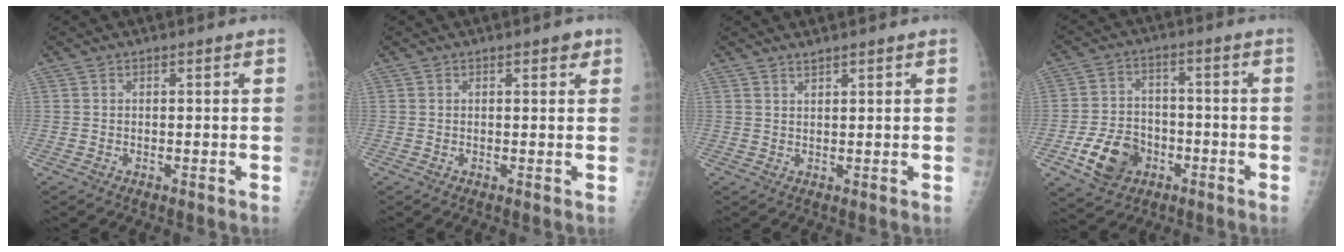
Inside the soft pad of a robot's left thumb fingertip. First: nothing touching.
{"total": 1.7, "force": [1.0, 0.7, 1.2], "torque": [-0.007, -0.002, 0.010]}
{"total": 1.5, "force": [1.4, 0.1, 0.6], "torque": [-0.006, -0.008, 0.027]}
{"total": 10.4, "force": [-4.3, 7.8, 5.3], "torque": [-0.074, 0.019, -0.072]}